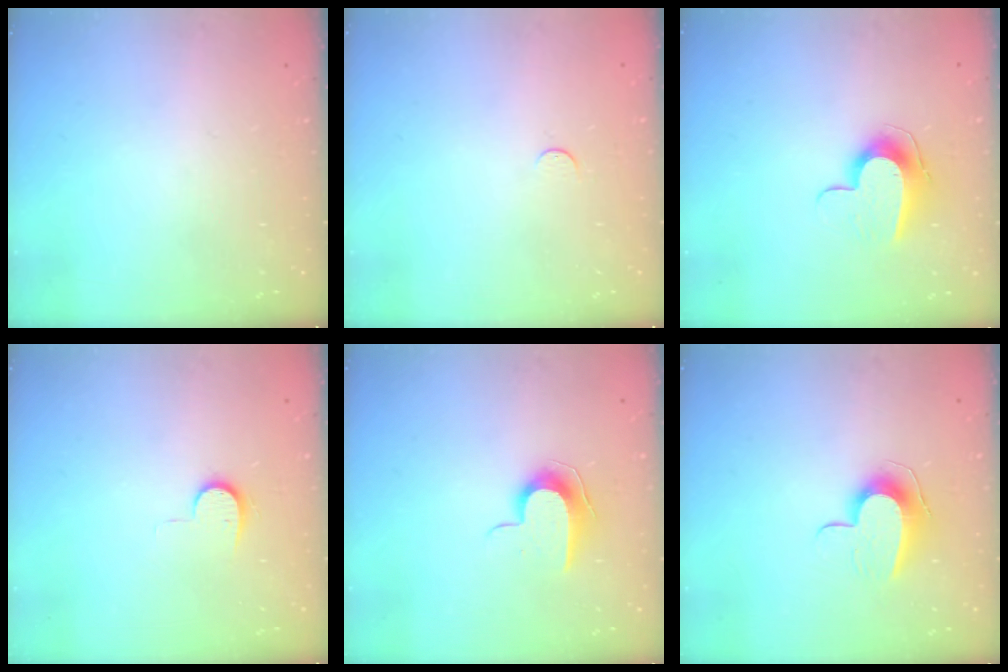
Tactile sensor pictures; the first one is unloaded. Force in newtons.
{"total": 3.0, "press": 3.0, "slide": 0.3}
{"total": 9.6, "press": 9.5, "slide": 1.2}
{"total": 7.5, "press": 7.4, "slide": 0.8}
{"total": 9.2, "press": 9.1, "slide": 1.0}
{"total": 9.6, "press": 9.6, "slide": 0.5}